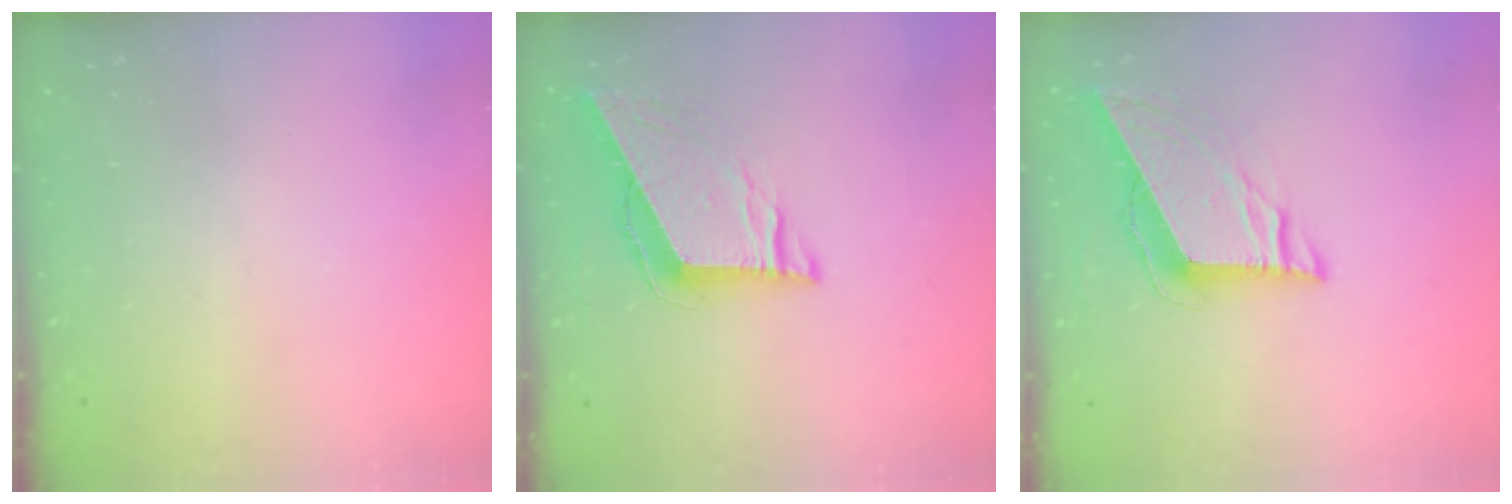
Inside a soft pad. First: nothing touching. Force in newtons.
{"total": 9.7, "press": 9.7, "slide": 1.2}
{"total": 8.9, "press": 8.8, "slide": 1.2}